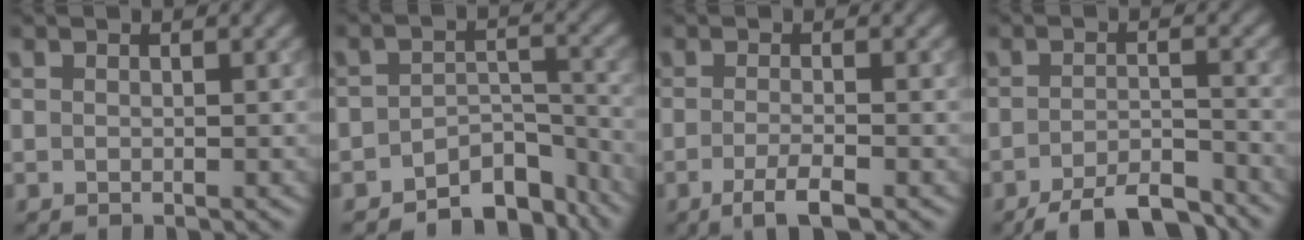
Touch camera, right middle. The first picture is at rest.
{"total": 5.9, "force": [-4.9, 2.6, 2.1], "torque": [-0.012, -0.003, -0.074]}
{"total": 2.9, "force": [-1.5, 0.7, 2.4], "torque": [-0.039, -0.001, -0.032]}
{"total": 6.1, "force": [-5.0, 1.5, 3.2], "torque": [-0.051, -0.004, -0.083]}